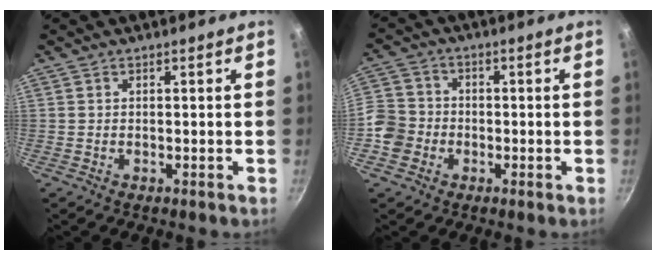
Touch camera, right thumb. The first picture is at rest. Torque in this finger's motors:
{"motor_torque": [0.59, 0.53, -0.09, 0.01, 0.14]}